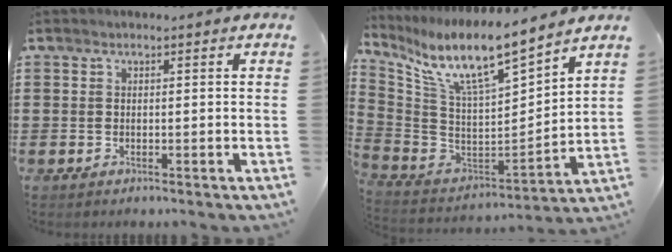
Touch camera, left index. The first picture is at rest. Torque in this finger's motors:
{"motor_torque": [2.14, 0.00, 0.60, 0.21]}